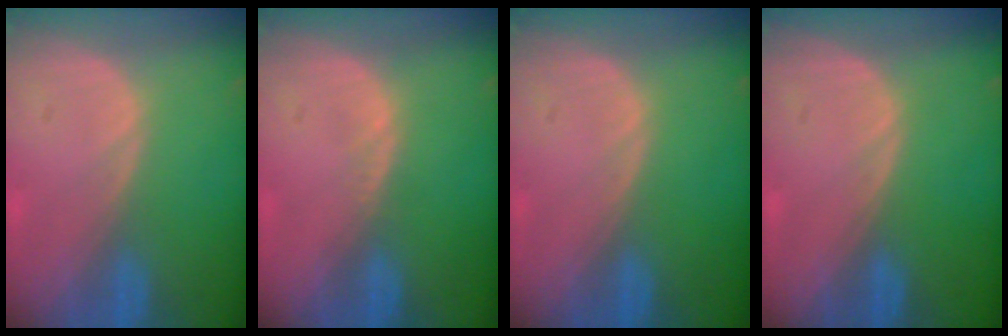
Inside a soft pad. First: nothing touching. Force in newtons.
{"total": 0.7, "press": 0.6, "slide": 0.3}
{"total": 0.0}
{"total": 0.0}